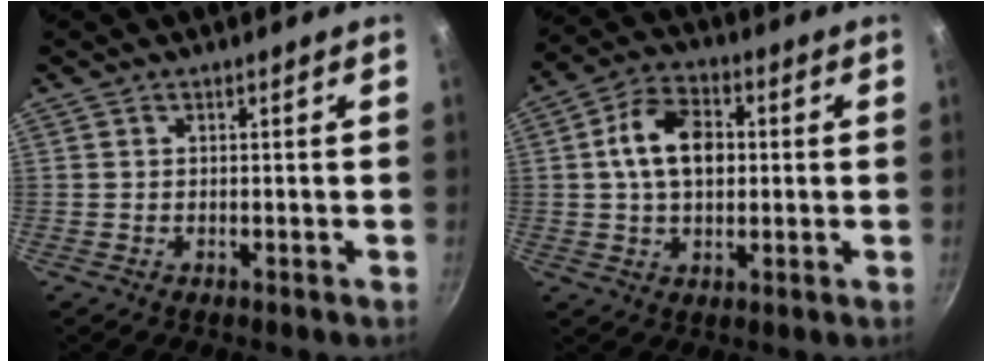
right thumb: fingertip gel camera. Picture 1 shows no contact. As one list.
[{"total": 11.1, "force": [1.2, 7.4, 8.1], "torque": [-0.119, 0.017, 0.010]}]